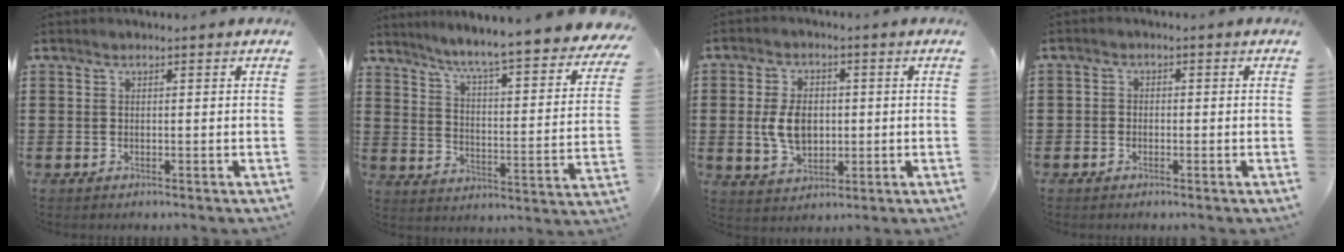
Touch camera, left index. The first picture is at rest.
{"total": 5.6, "force": [4.6, -1.0, 2.9], "torque": [-0.078, -0.051, 0.066]}
{"total": 6.7, "force": [0.0, 4.4, 5.0], "torque": [-0.114, 0.003, -0.008]}
{"total": 1.2, "force": [-0.8, 0.9, 0.2], "torque": [-0.006, 0.003, -0.019]}